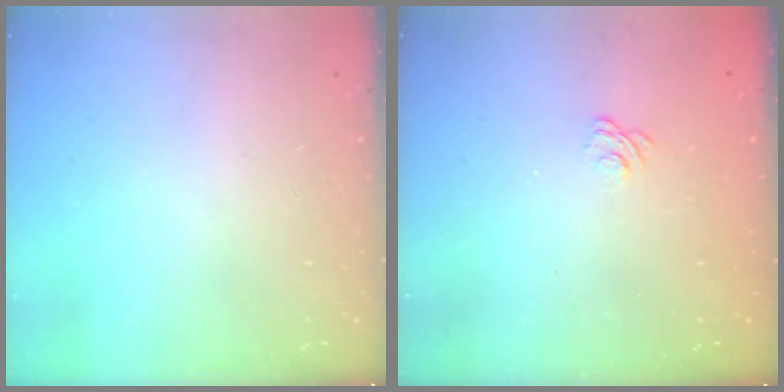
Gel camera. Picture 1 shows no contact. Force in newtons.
{"total": 2.1, "press": 1.8, "slide": 1.1}